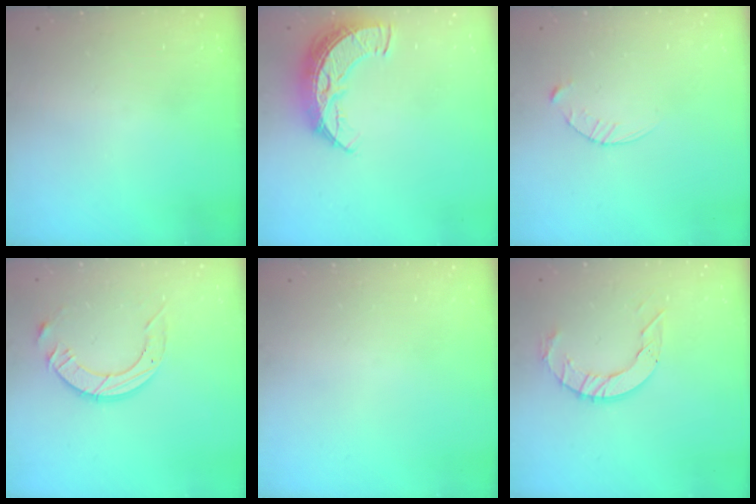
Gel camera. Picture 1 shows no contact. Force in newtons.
{"total": 9.6, "press": 9.6, "slide": 0.6}
{"total": 4.0, "press": 4.0, "slide": 0.5}
{"total": 10.4, "press": 10.3, "slide": 0.9}
{"total": 0.0}
{"total": 9.0, "press": 8.9, "slide": 0.8}